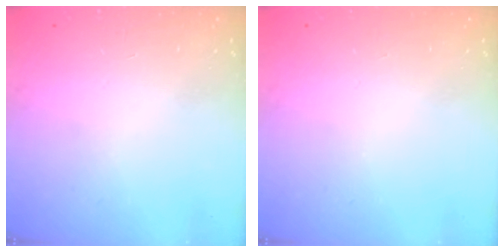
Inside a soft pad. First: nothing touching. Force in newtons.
{"total": 0.0}